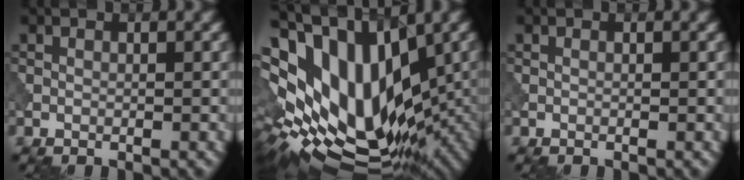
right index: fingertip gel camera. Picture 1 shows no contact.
{"total": 17.6, "force": [3.5, 10.0, 14.0], "torque": [-0.226, -0.009, 0.105]}
{"total": 0.0}